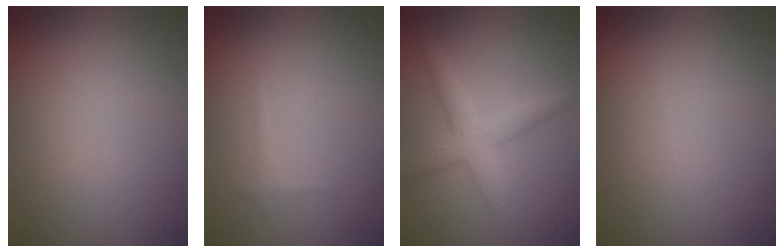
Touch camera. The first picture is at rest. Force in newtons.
{"total": 0.5, "press": 0.5, "slide": 0.1}
{"total": 3.7, "press": 3.7, "slide": 0.1}
{"total": 0.0}